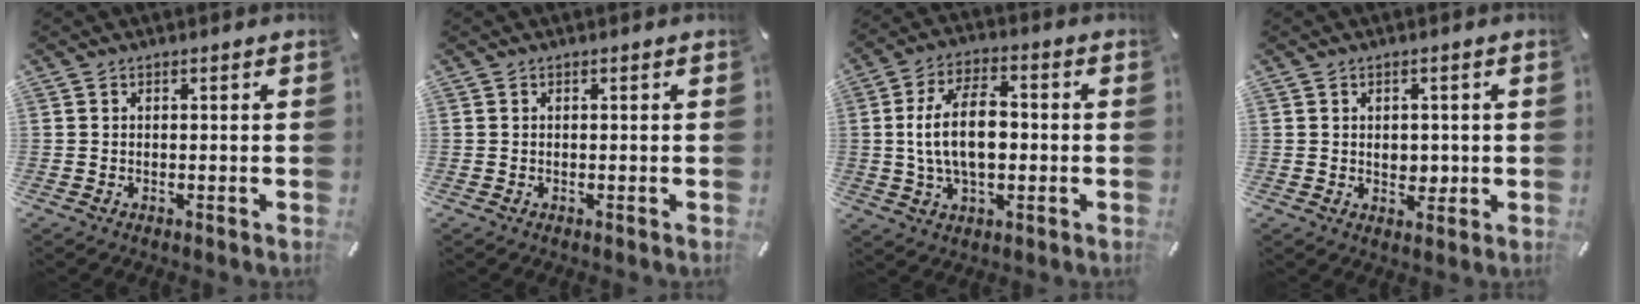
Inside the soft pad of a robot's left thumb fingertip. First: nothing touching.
{"total": 0.0}
{"total": 12.9, "force": [-0.2, 7.5, 10.5], "torque": [-0.200, 0.008, -0.005]}
{"total": 3.1, "force": [0.2, 2.6, 1.6], "torque": [-0.008, -0.005, -0.003]}